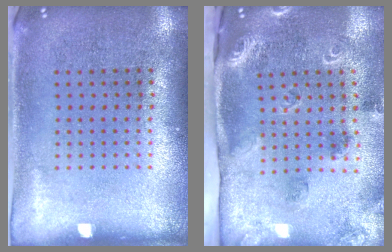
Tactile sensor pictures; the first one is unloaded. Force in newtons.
{"total": 1.9, "press": 1.8, "slide": 0.6}